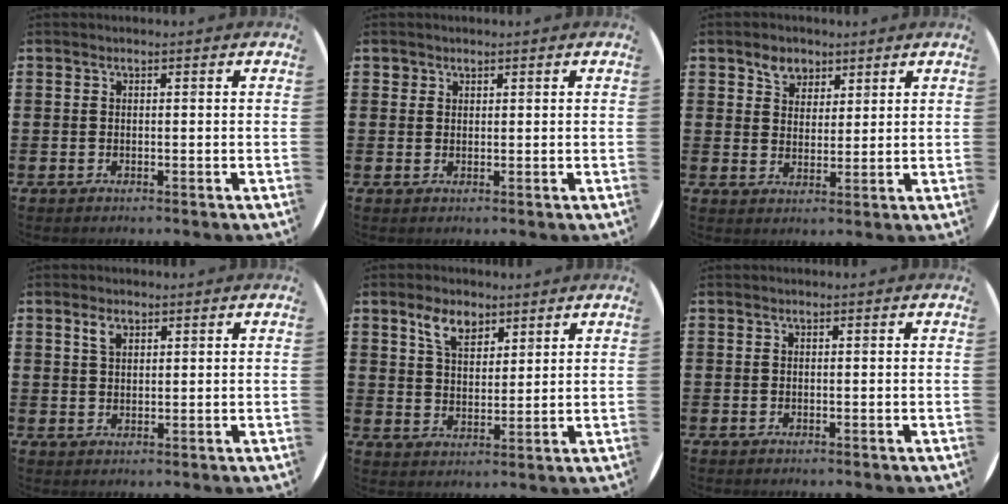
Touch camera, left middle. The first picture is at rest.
{"total": 1.1, "force": [0.9, 0.6, -0.1], "torque": [0.009, -0.001, 0.017]}
{"total": 3.6, "force": [2.7, 2.3, 0.6], "torque": [-0.011, 0.004, 0.050]}
{"total": 2.2, "force": [1.5, 1.2, 1.0], "torque": [-0.016, 0.002, 0.025]}
{"total": 5.2, "force": [3.6, 2.8, 2.5], "torque": [-0.044, 0.000, 0.065]}
{"total": 0.0}